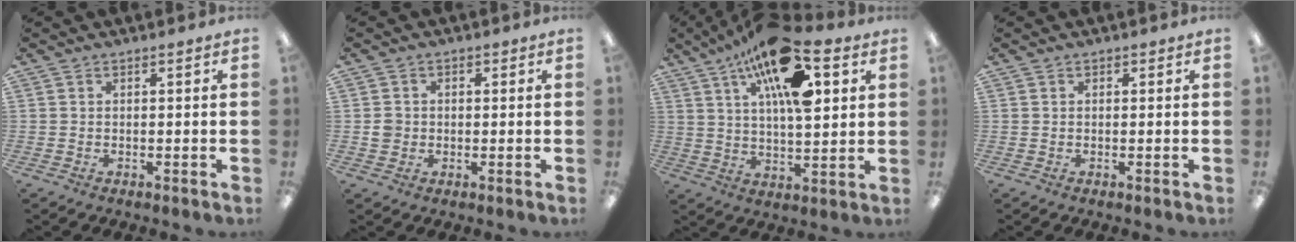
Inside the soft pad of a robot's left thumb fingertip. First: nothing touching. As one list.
[{"total": 3.1, "force": [-0.2, 3.0, 0.7], "torque": [0.002, -0.001, -0.008]}, {"total": 20.1, "force": [10.1, 8.0, 15.4], "torque": [-0.247, -0.034, 0.164]}, {"total": 0.0}]